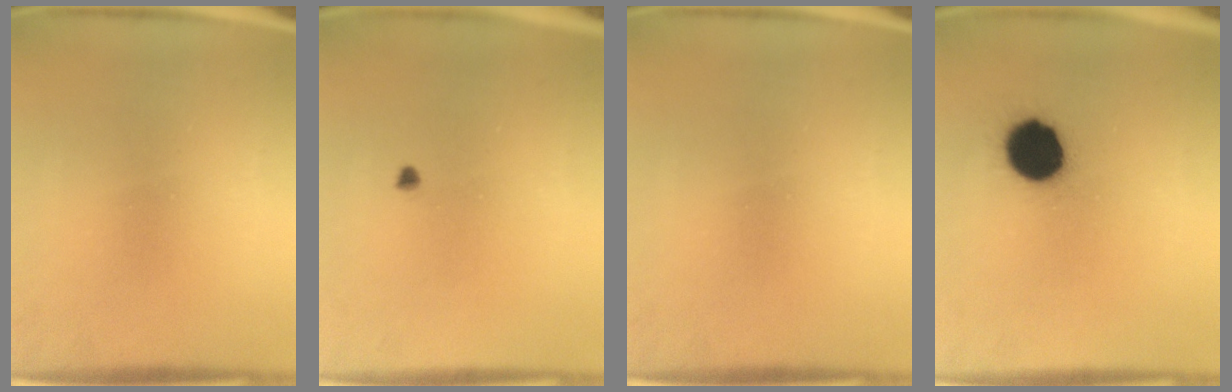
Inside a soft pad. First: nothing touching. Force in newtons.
{"total": 0.7}
{"total": 0.0}
{"total": 12.3}